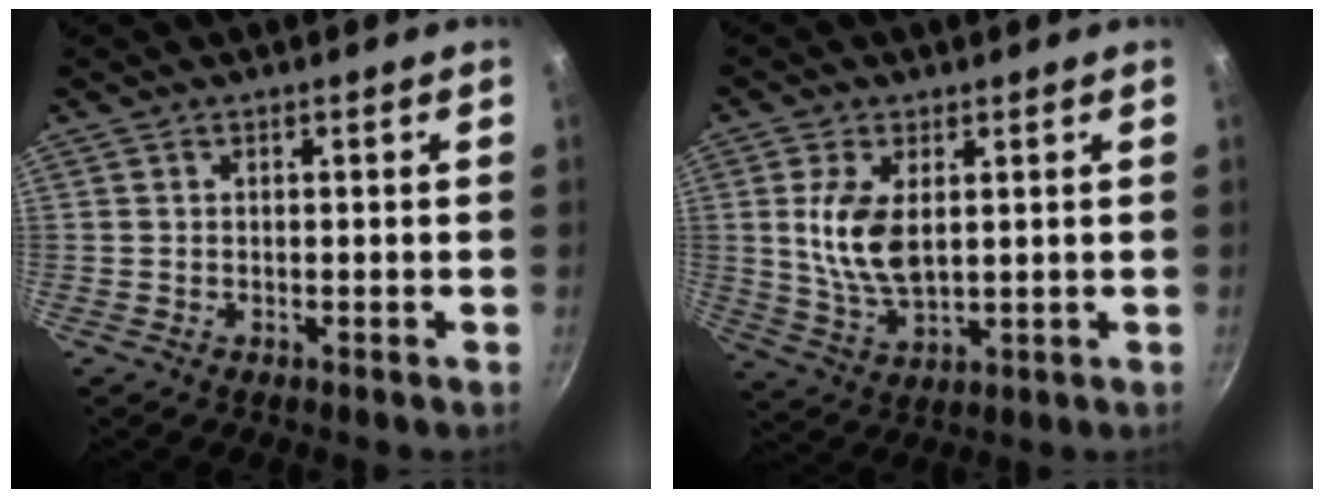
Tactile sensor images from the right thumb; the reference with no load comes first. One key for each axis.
{"total": 9.8, "fx": 1.9, "fy": 5.2, "fz": 8.1, "tx": -0.157, "ty": -0.017, "tz": 0.044}